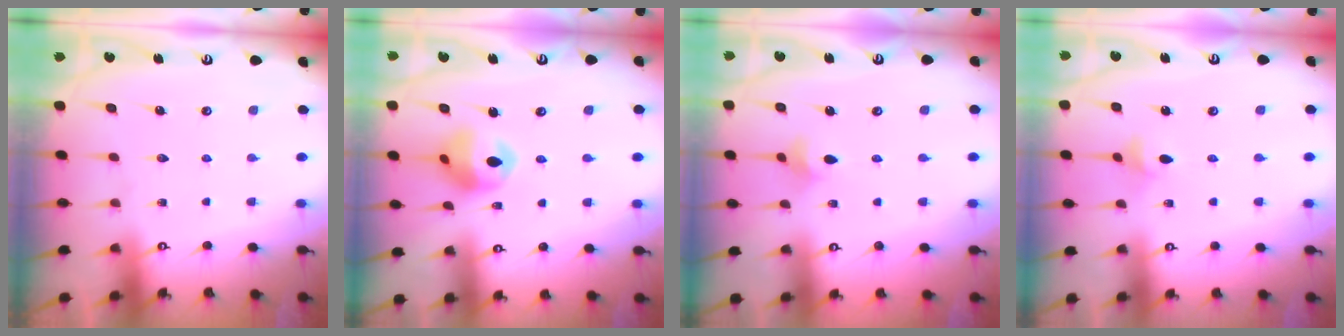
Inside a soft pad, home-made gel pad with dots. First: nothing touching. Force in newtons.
{"total": 11.8, "press": 11.7, "slide": 1.3}
{"total": 3.8, "press": 3.7, "slide": 1.0}
{"total": 3.1, "press": 3.0, "slide": 0.6}